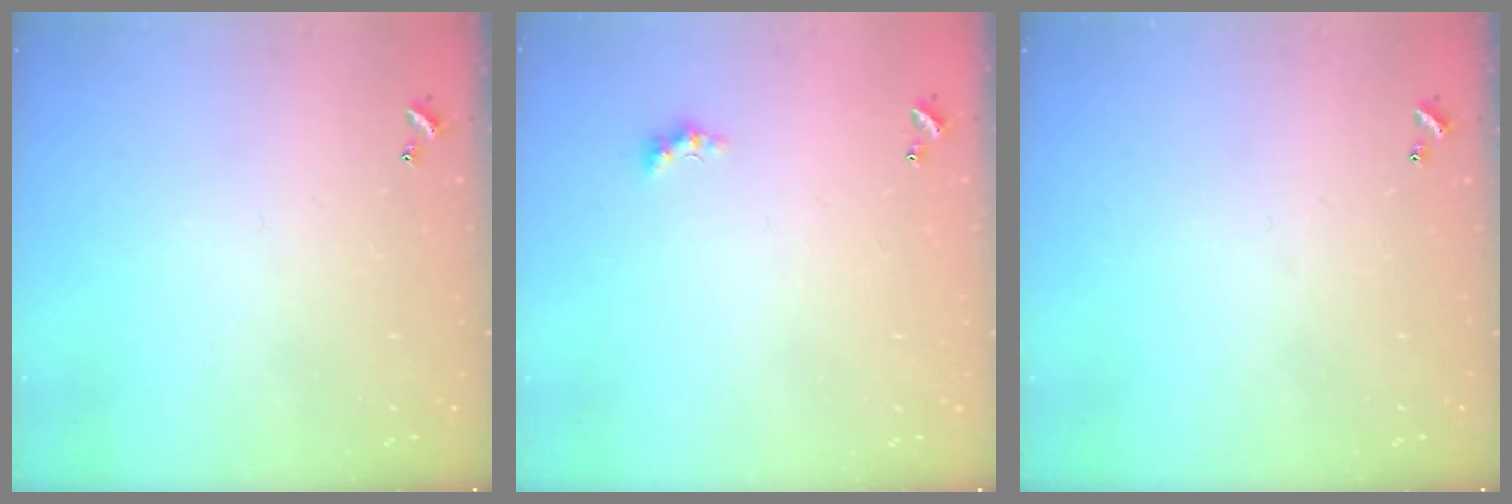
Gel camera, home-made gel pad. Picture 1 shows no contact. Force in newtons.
{"total": 1.6, "press": 1.5, "slide": 0.5}
{"total": 0.0}